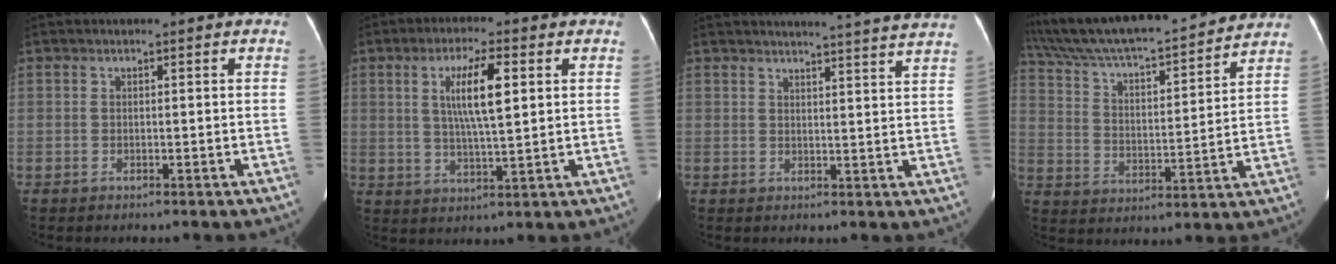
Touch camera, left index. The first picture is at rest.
{"total": 7.5, "force": [1.8, 0.9, 7.3], "torque": [-0.135, -0.002, 0.037]}
{"total": 14.7, "force": [14.1, -1.4, 4.0], "torque": [-0.052, -0.066, 0.151]}
{"total": 22.2, "force": [20.1, 2.2, 9.2], "torque": [-0.167, 0.008, 0.309]}